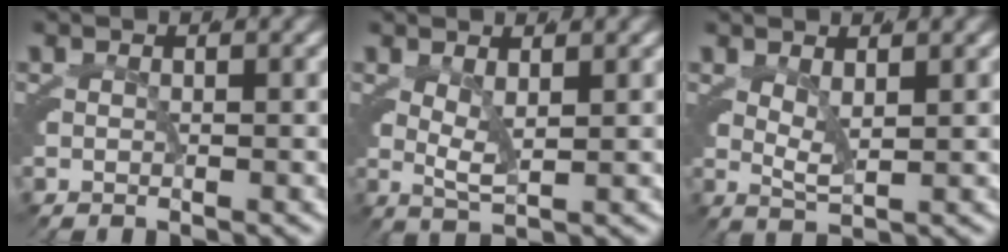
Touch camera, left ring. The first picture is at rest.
{"total": 3.8, "force": [1.5, 1.9, 2.9], "torque": [-0.055, -0.008, 0.026]}
{"total": 3.0, "force": [1.5, 1.4, 2.3], "torque": [-0.048, -0.011, 0.029]}